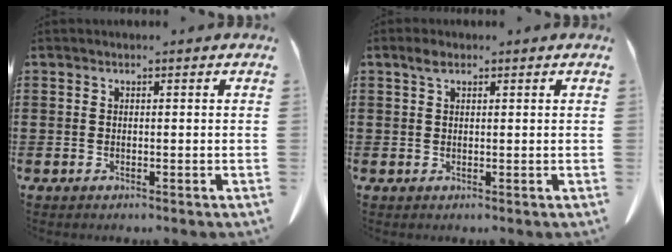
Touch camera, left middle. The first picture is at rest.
{"total": 1.7, "force": [0.9, 0.9, 1.0], "torque": [-0.025, 0.004, 0.017]}